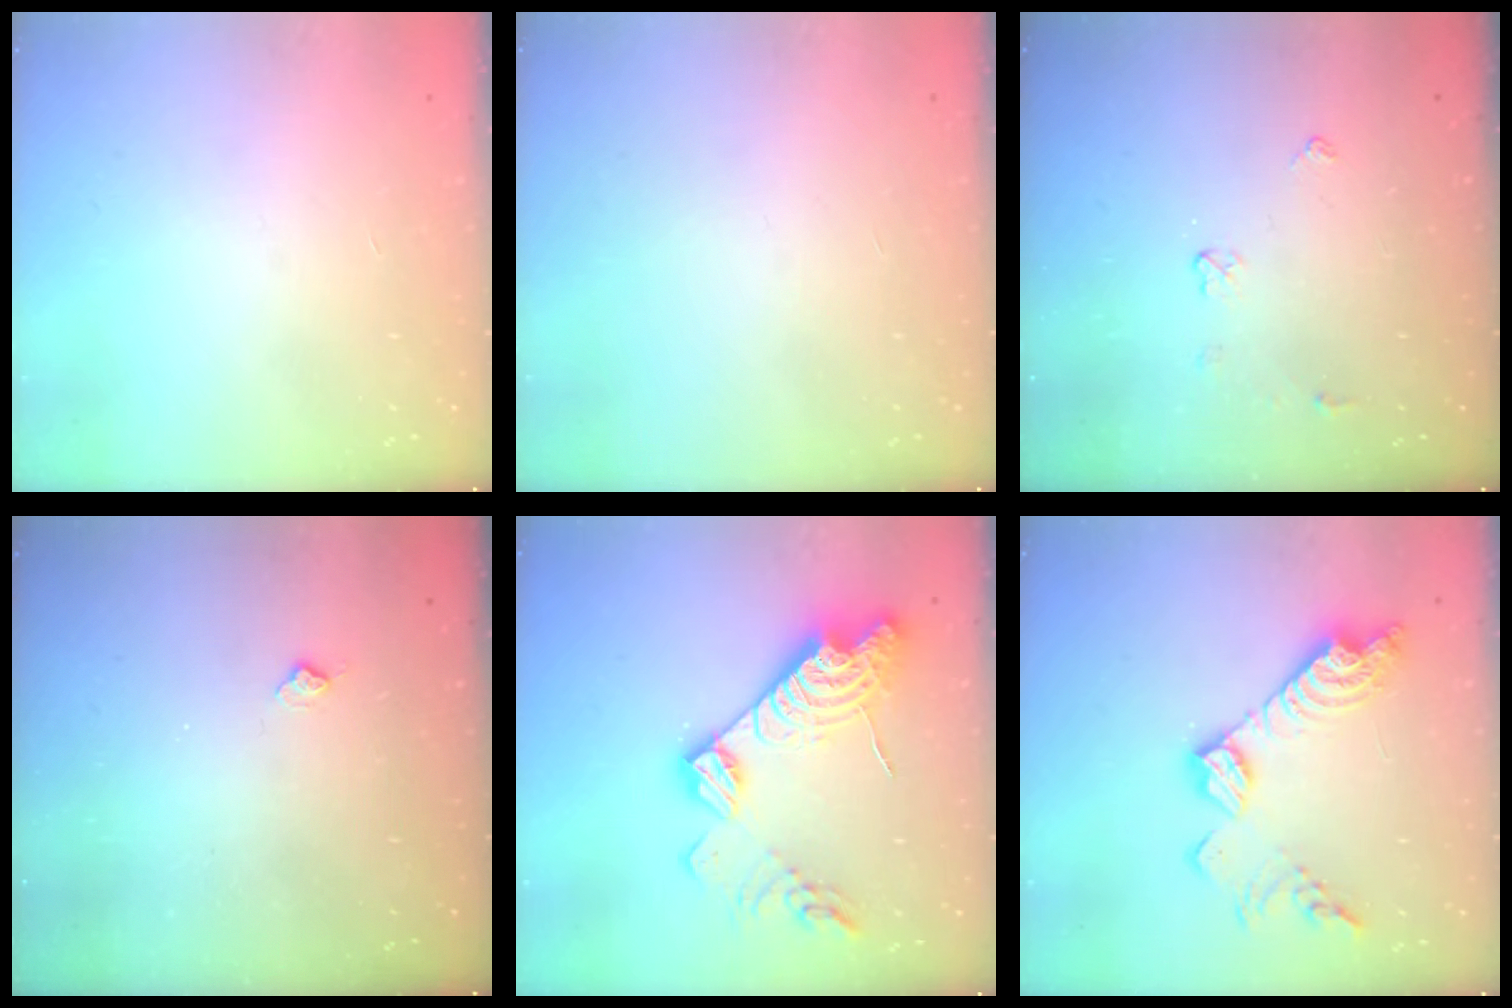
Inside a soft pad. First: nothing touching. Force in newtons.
{"total": 0.0}
{"total": 3.9, "press": 3.8, "slide": 0.6}
{"total": 4.7, "press": 4.7, "slide": 0.6}
{"total": 20.3, "press": 20.2, "slide": 1.8}
{"total": 17.2, "press": 17.1, "slide": 1.2}